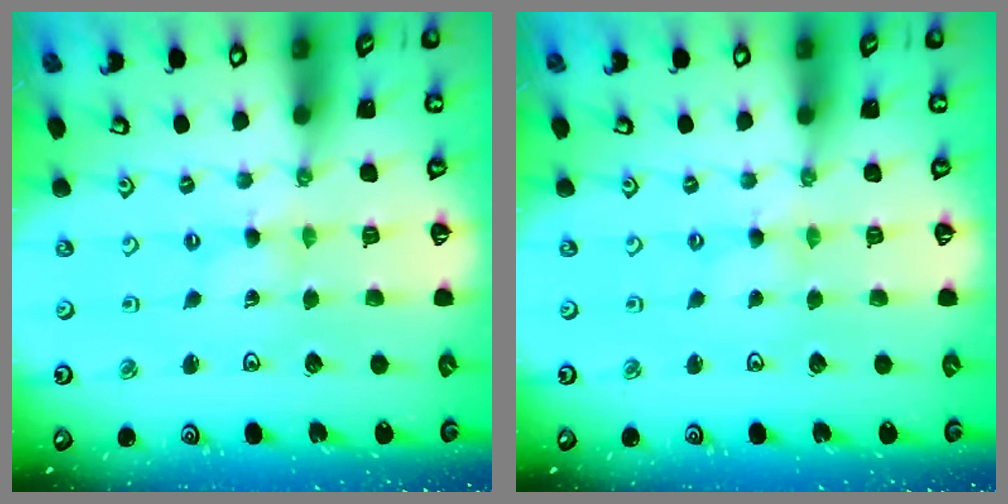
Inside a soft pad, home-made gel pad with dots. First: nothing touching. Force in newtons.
{"total": 1.0, "press": 1.0, "slide": 0.2}